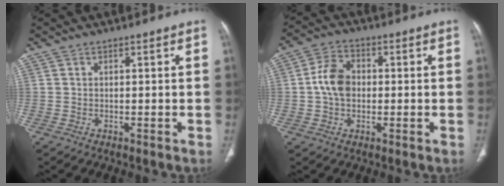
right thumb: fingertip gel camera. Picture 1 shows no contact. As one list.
[{"total": 7.6, "force": [0.1, 5.5, 5.2], "torque": [-0.086, 0.015, -0.005]}]